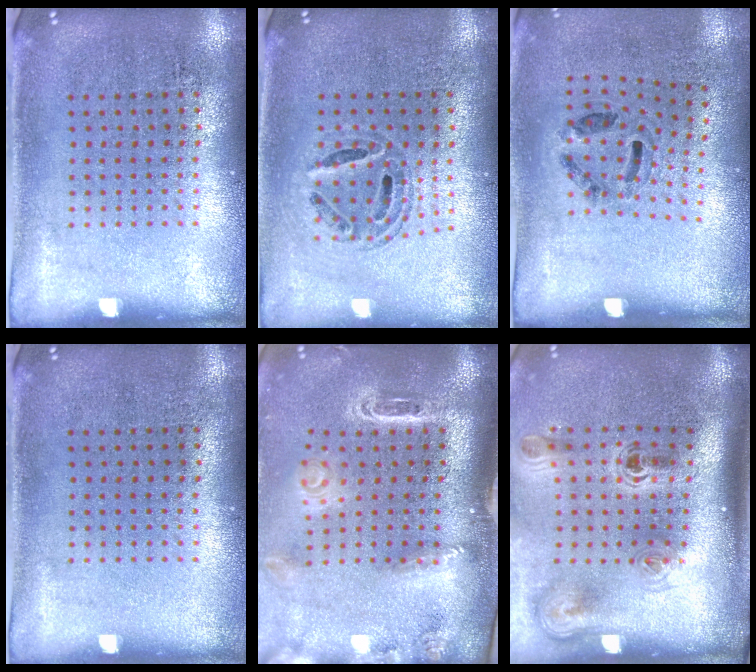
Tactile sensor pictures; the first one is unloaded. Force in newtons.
{"total": 0.7, "press": 0.7, "slide": 0.2}
{"total": 1.2, "press": 0.7, "slide": 0.9}
{"total": 0.0}
{"total": 2.9, "press": 2.1, "slide": 2.0}
{"total": 2.4, "press": 1.6, "slide": 1.8}